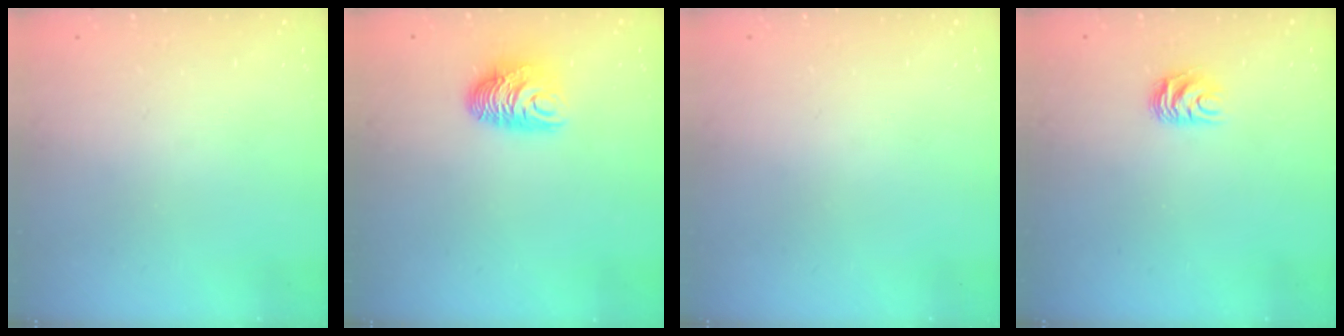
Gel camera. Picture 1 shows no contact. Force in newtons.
{"total": 8.9, "press": 8.9, "slide": 0.3}
{"total": 0.0}
{"total": 6.5, "press": 6.4, "slide": 0.6}